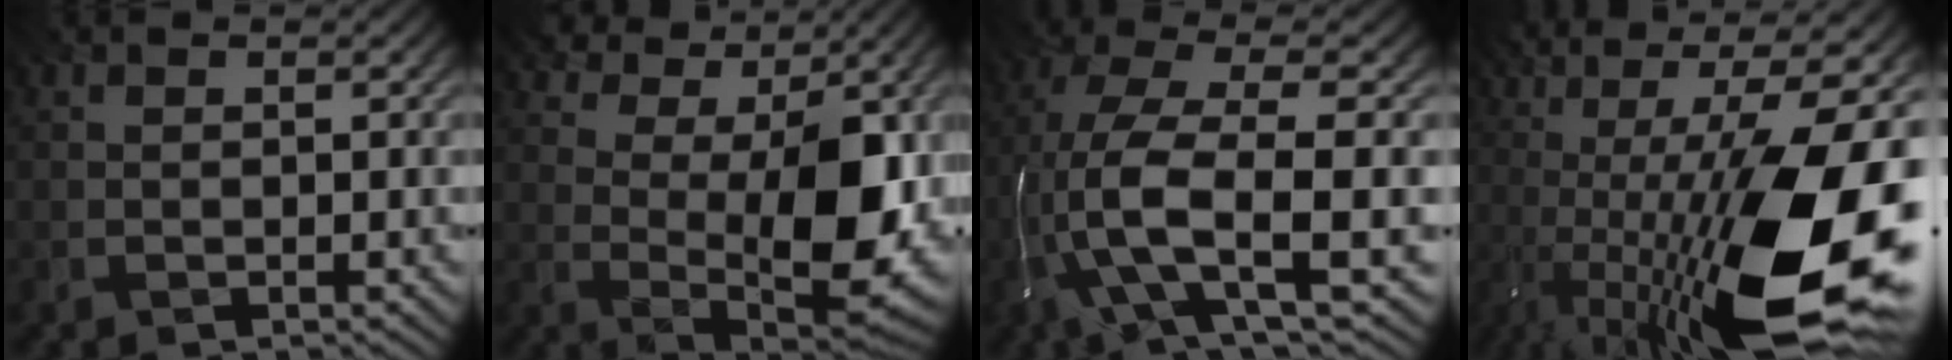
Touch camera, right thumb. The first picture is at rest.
{"total": 12.2, "force": [3.4, 6.2, 9.9], "torque": [-0.167, 0.000, 0.060]}
{"total": 12.6, "force": [-3.9, 3.3, 11.6], "torque": [-0.245, 0.000, -0.077]}
{"total": 20.3, "force": [-5.3, 7.8, 18.0], "torque": [-0.281, -0.003, -0.112]}